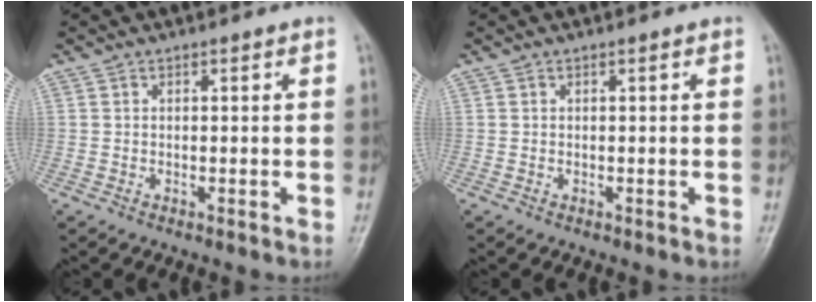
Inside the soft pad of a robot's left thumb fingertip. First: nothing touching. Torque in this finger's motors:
{"motor_torque": [-0.01, 0.01, -0.04, 0.04, 0.00]}